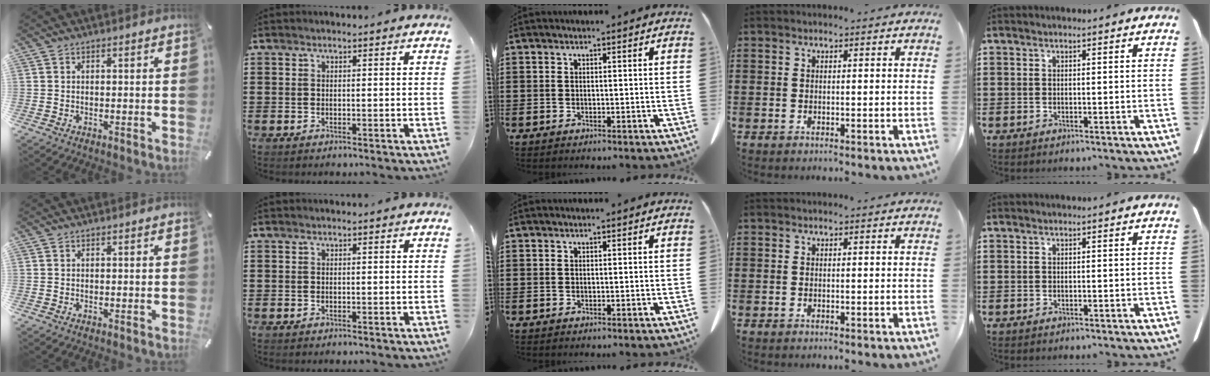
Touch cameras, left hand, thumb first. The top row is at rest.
{}